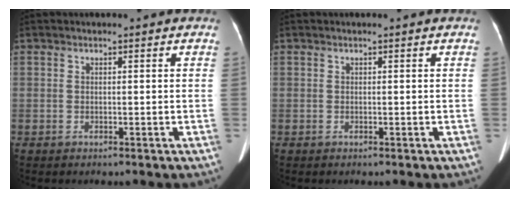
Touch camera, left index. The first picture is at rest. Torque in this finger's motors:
{"motor_torque": [0.07, 0.01, -0.03, 0.01]}